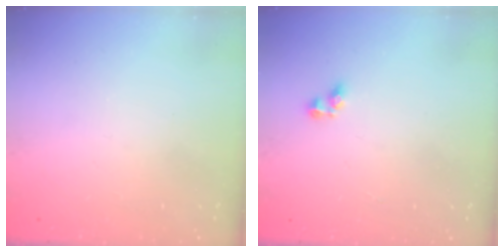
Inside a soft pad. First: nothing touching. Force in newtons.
{"total": 3.0, "press": 2.9, "slide": 0.9}